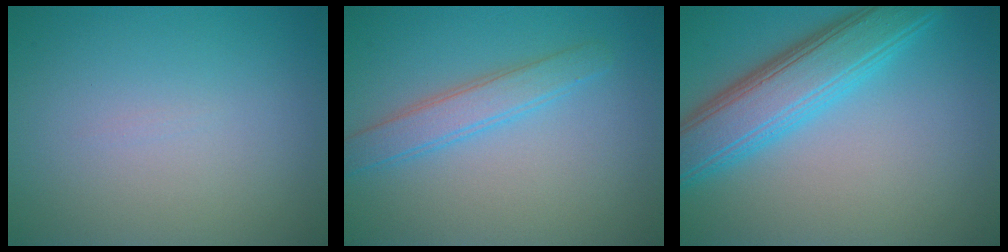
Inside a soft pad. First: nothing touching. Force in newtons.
{"total": 2.9, "press": 2.9, "slide": 0.1}
{"total": 6.9, "press": 6.9, "slide": 0.1}